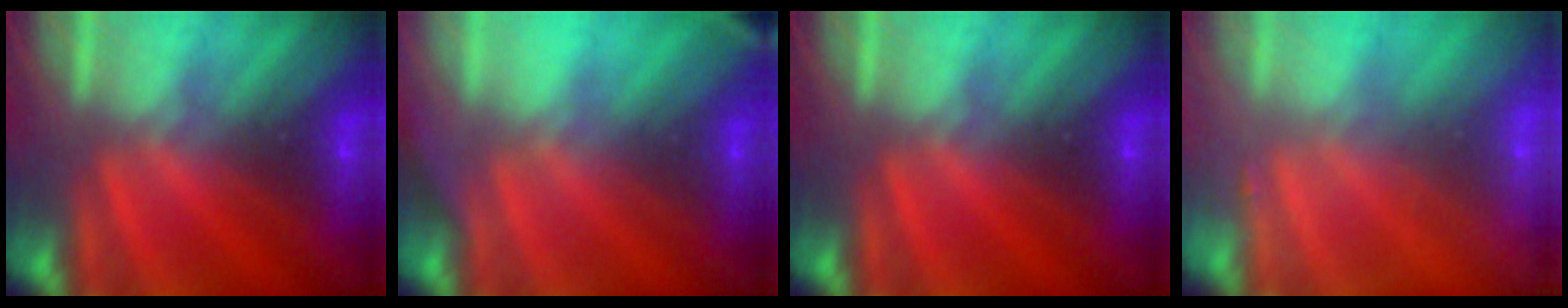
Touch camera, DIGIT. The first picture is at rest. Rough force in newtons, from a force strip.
{"total": 2.8}
{"total": 0.0}
{"total": 2.3}